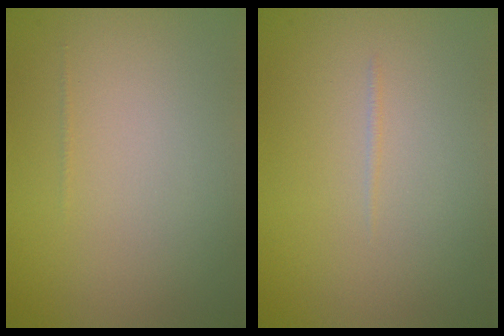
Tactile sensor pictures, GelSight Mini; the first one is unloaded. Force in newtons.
{"total": 0.7, "press": 0.7, "slide": 0.2}